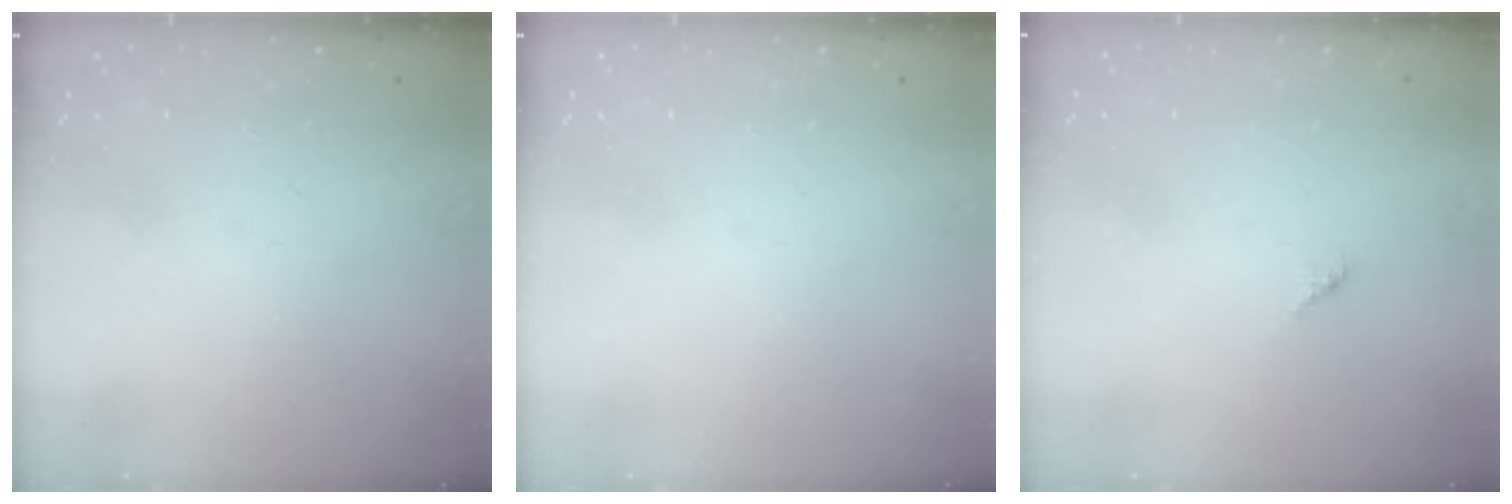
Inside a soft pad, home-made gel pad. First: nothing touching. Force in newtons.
{"total": 0.0}
{"total": 1.5, "press": 1.4, "slide": 0.4}